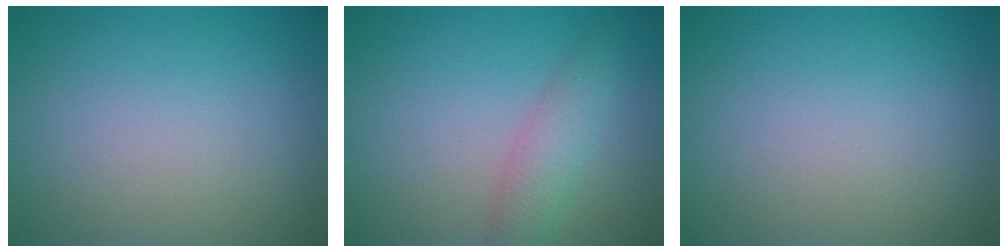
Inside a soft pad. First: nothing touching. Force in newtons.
{"total": 2.8, "press": 2.8, "slide": 0.2}
{"total": 0.0}